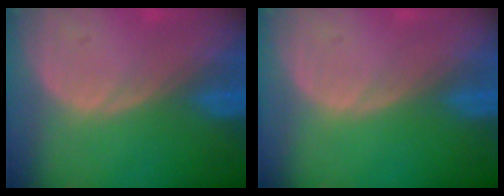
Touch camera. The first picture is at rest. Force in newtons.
{"total": 0.0}